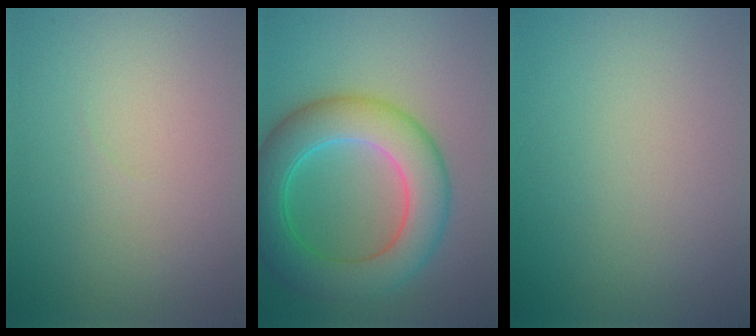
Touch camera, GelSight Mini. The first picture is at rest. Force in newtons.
{"total": 8.3, "press": 8.3, "slide": 0.0}
{"total": 0.0}